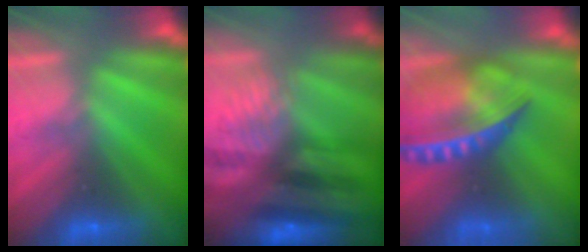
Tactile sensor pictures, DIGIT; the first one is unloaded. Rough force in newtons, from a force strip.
{"total": 7.6}
{"total": 11.8}